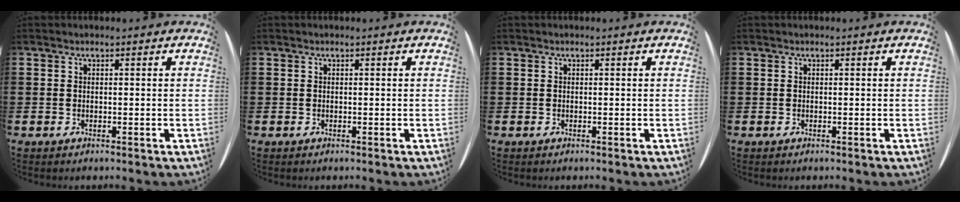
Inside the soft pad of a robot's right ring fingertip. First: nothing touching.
{"total": 0.0}
{"total": 0.0}
{"total": 0.0}